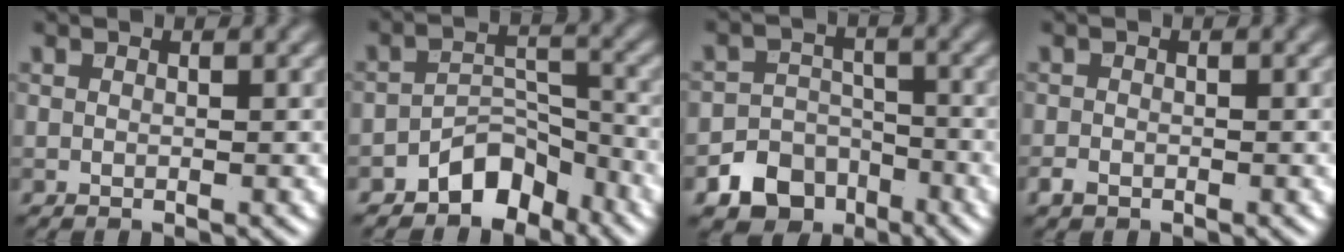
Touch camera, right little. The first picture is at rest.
{"total": 4.2, "force": [-3.1, 2.4, 1.6], "torque": [-0.010, 0.009, -0.056]}
{"total": 5.9, "force": [-3.6, 4.4, 1.6], "torque": [-0.002, -0.007, -0.063]}
{"total": 1.0, "force": [-0.6, 0.7, 0.4], "torque": [-0.005, -0.003, -0.013]}